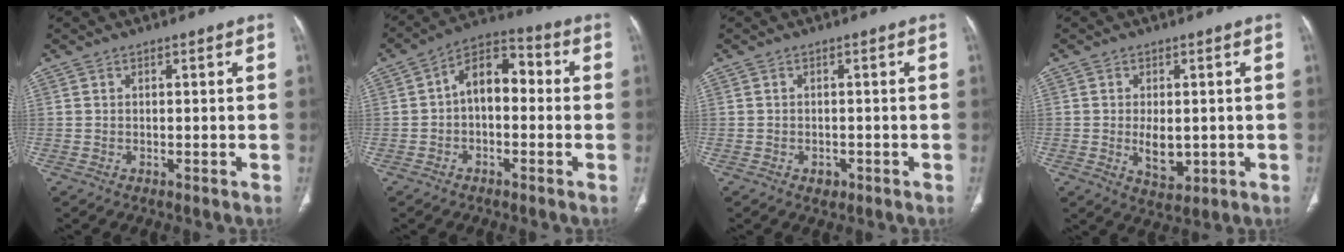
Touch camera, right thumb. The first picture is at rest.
{"total": 9.6, "force": [-0.1, 6.0, 7.5], "torque": [-0.096, 0.038, -0.017]}
{"total": 1.6, "force": [-0.8, 1.2, 0.7], "torque": [-0.007, 0.003, -0.006]}
{"total": 5.6, "force": [-0.5, 3.2, 4.5], "torque": [-0.063, -0.010, 0.002]}